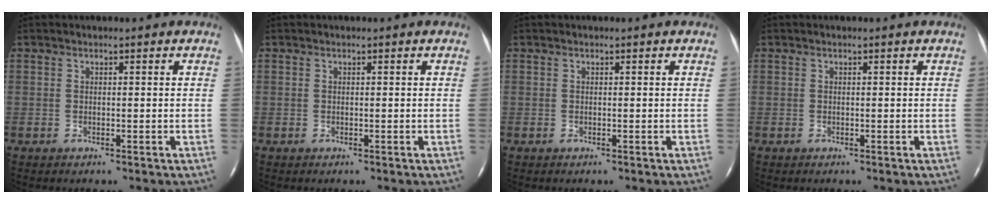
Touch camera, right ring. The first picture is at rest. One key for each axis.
{"total": 0.0}
{"total": 0.0}
{"total": 0.0}